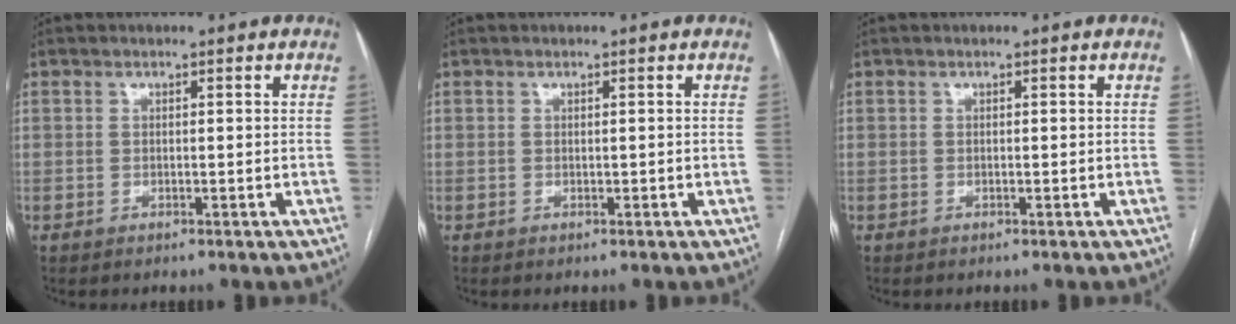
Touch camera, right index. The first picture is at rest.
{"total": 0.0}
{"total": 0.0}